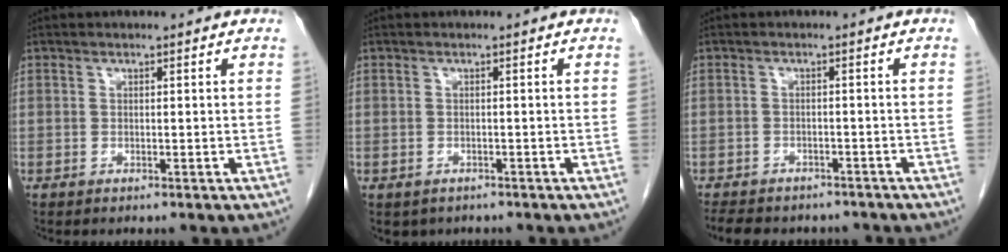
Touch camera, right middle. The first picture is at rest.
{"total": 3.0, "force": [-2.2, 2.0, 0.5], "torque": [-0.006, 0.003, -0.027]}
{"total": 11.4, "force": [-9.6, 4.7, 3.9], "torque": [-0.084, 0.002, -0.120]}